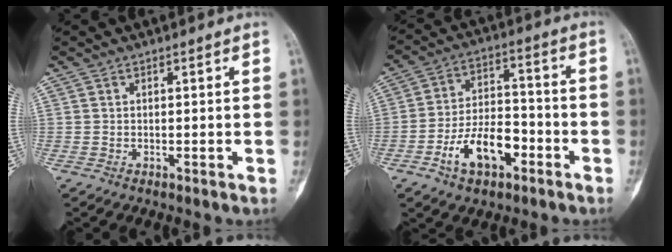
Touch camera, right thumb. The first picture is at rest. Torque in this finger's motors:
{"motor_torque": [1.66, 1.55, 0.90, -0.82, 0.10]}